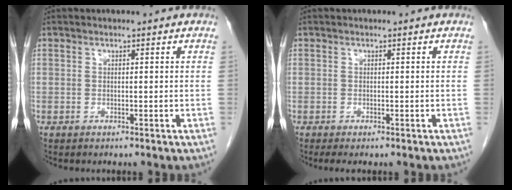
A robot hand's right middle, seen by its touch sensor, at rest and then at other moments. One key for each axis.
{"total": 1.8, "fx": -1.4, "fy": 0.5, "fz": 1.1, "tx": -0.014, "ty": -0.006, "tz": -0.017}